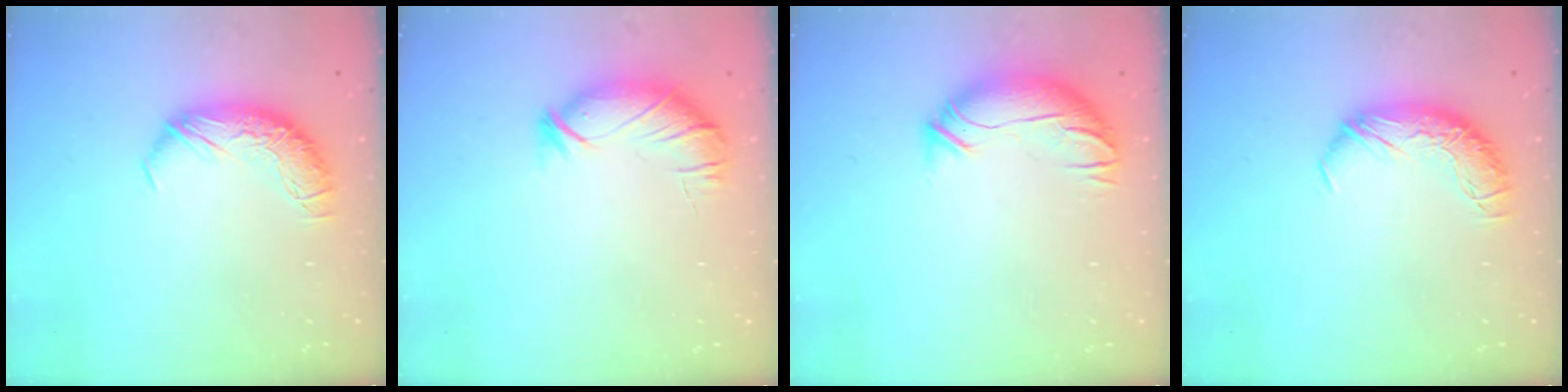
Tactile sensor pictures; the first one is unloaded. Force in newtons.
{"total": 3.0, "press": 2.5, "slide": 1.7}
{"total": 3.7, "press": 2.6, "slide": 2.7}
{"total": 0.0}